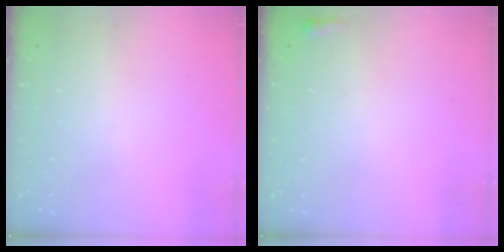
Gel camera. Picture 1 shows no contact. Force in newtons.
{"total": 2.2, "press": 2.2, "slide": 0.6}